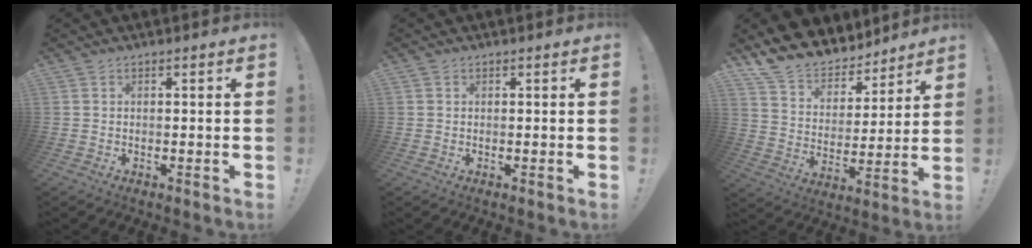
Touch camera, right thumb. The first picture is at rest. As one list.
[{"total": 0.5, "force": [0.3, 0.4, 0.0], "torque": [0.005, -0.001, 0.005]}, {"total": 12.8, "force": [11.5, 5.4, 2.1], "torque": [-0.056, -0.099, 0.212]}]